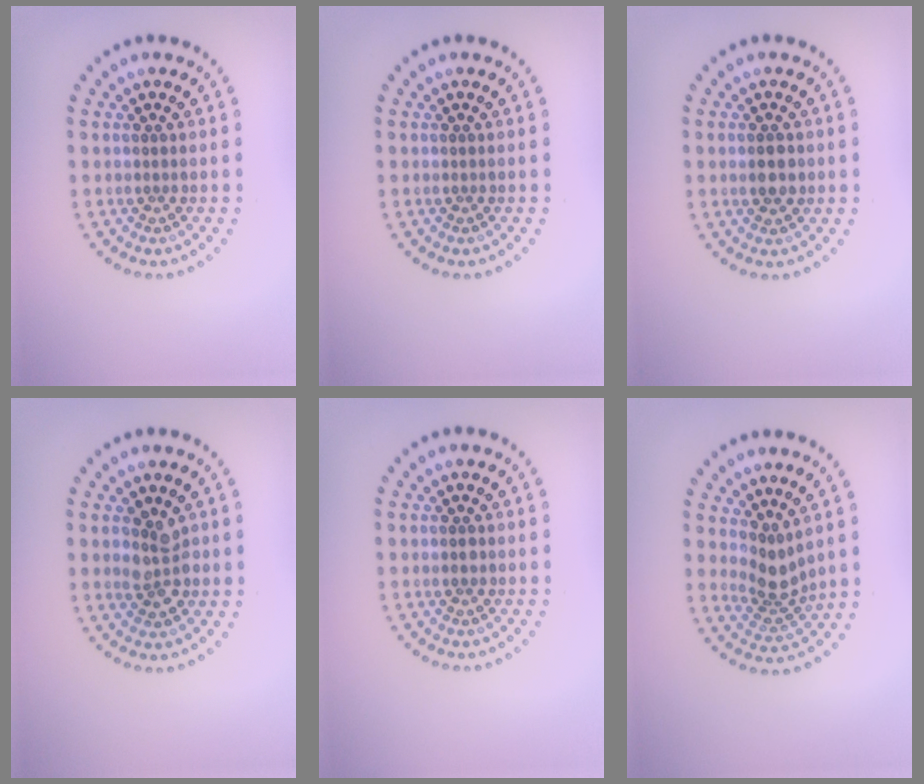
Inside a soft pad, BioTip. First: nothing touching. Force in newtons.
{"total": 0.0}
{"total": 2.0, "press": 2.0, "slide": 0.1}
{"total": 2.6, "press": 2.6, "slide": 0.3}
{"total": 0.9, "press": 0.9, "slide": 0.1}
{"total": 2.9, "press": 2.2, "slide": 2.0}